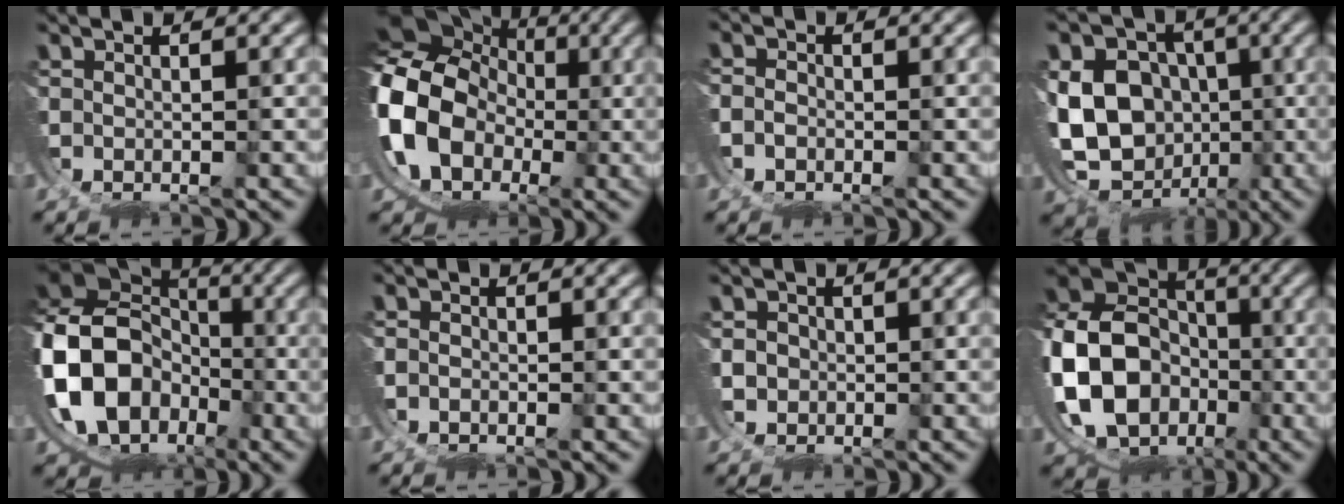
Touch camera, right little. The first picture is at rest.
{"total": 19.1, "force": [0.5, 16.8, 9.1], "torque": [-0.230, -0.036, 0.000]}
{"total": 1.3, "force": [-0.8, 1.0, 0.2], "torque": [-0.011, -0.009, -0.014]}
{"total": 16.8, "force": [-3.0, 14.7, 7.5], "torque": [-0.164, -0.072, -0.040]}
{"total": 16.2, "force": [-1.2, 13.6, 8.8], "torque": [-0.214, -0.052, -0.009]}
{"total": 0.9, "force": [-0.6, 0.7, 0.0], "torque": [-0.007, -0.005, -0.011]}
{"total": 1.6, "force": [-0.3, 1.5, 0.0], "torque": [-0.012, -0.008, -0.001]}
{"total": 15.9, "force": [-2.7, 13.4, 8.1], "torque": [-0.193, -0.061, -0.031]}